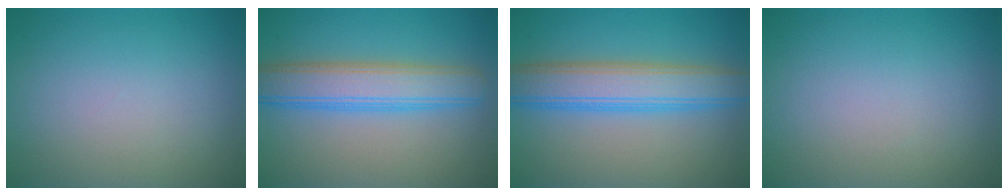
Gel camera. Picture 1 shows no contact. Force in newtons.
{"total": 5.8, "press": 5.8, "slide": 0.1}
{"total": 6.3, "press": 6.3, "slide": 0.1}
{"total": 0.0}